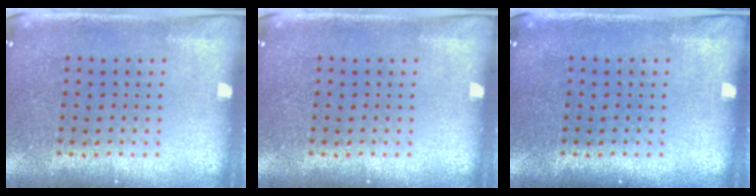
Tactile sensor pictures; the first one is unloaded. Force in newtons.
{"total": 0.0}
{"total": 0.0}